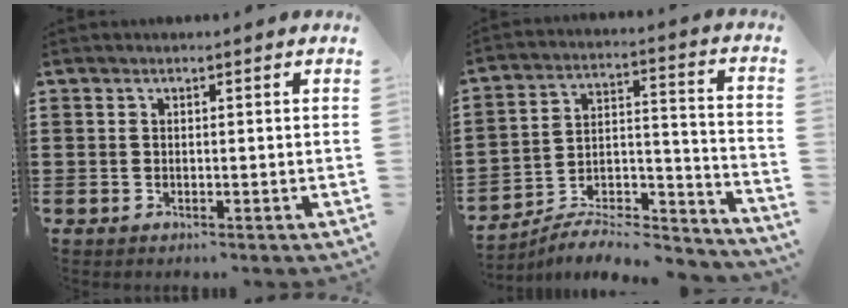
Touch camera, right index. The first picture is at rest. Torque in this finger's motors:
{"motor_torque": [0.16, 0.48, -0.14, -0.21]}